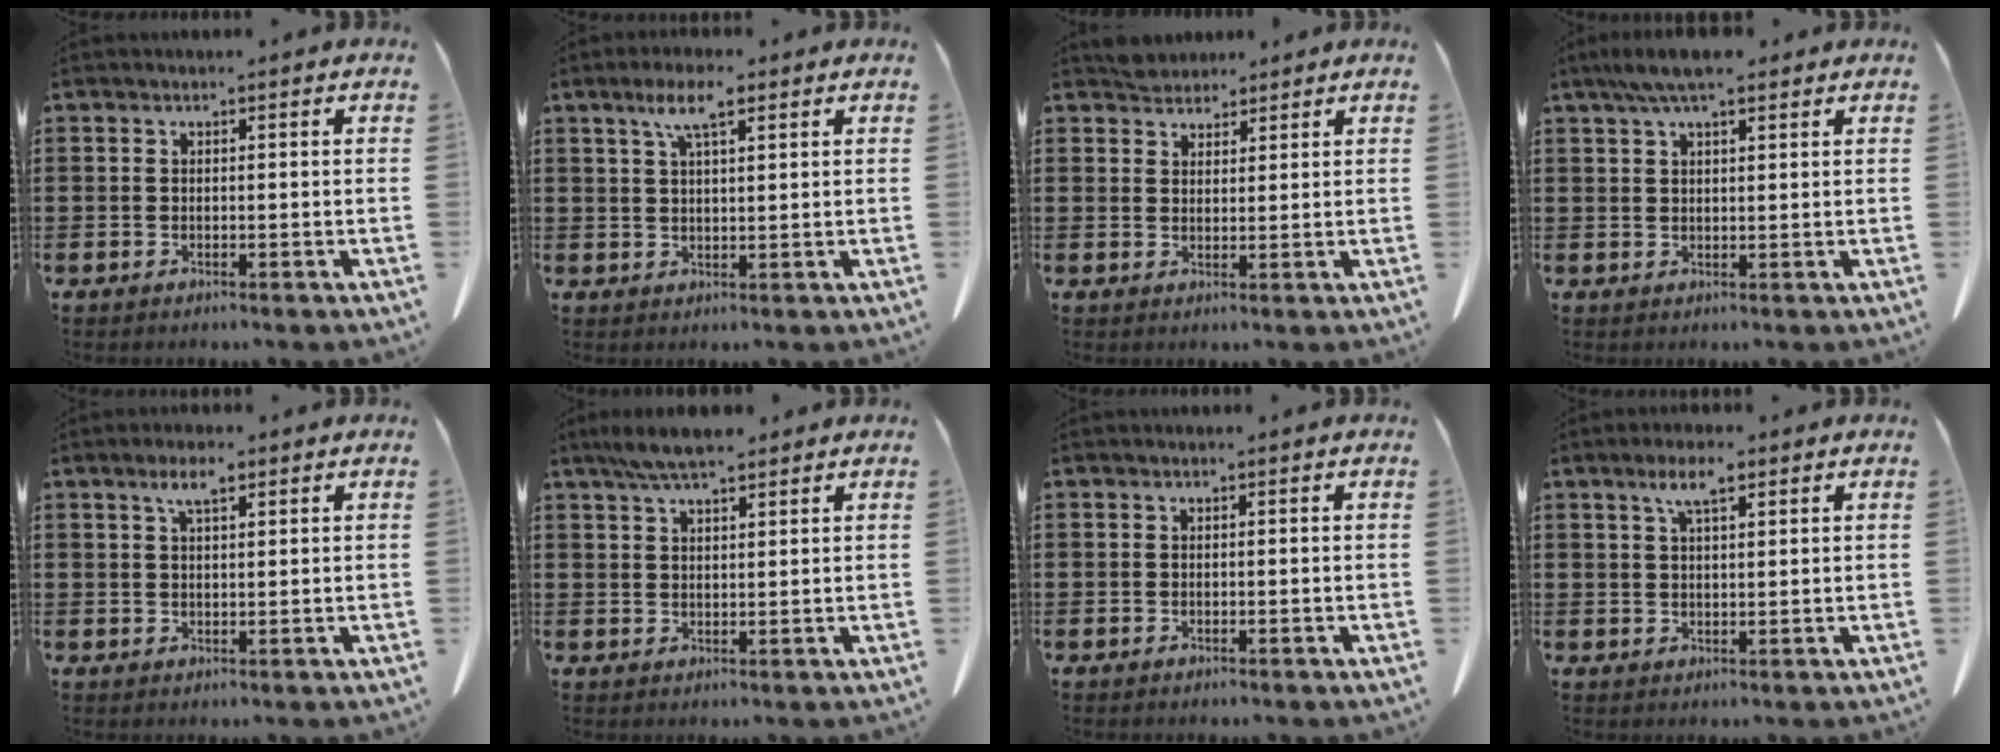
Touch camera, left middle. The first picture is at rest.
{"total": 5.5, "force": [3.1, 1.3, 4.3], "torque": [-0.093, 0.007, 0.054]}
{"total": 2.9, "force": [2.7, 0.9, 0.1], "torque": [-0.003, -0.004, 0.053]}
{"total": 4.8, "force": [3.2, 1.1, 3.4], "torque": [-0.072, 0.000, 0.059]}
{"total": 3.5, "force": [2.1, 0.9, 2.7], "torque": [-0.058, 0.004, 0.036]}
{"total": 5.0, "force": [4.0, 0.9, 2.9], "torque": [-0.066, -0.003, 0.075]}
{"total": 0.0}
{"total": 4.4, "force": [2.5, 1.2, 3.4], "torque": [-0.074, 0.005, 0.044]}